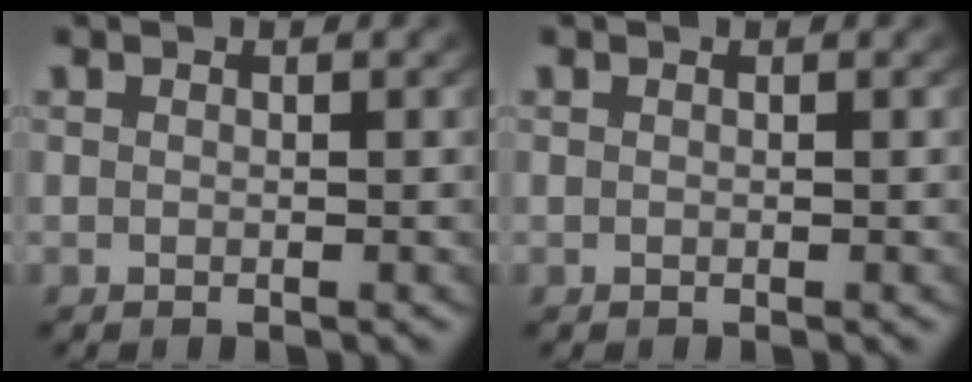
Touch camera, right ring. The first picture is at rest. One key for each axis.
{"total": 0.0}